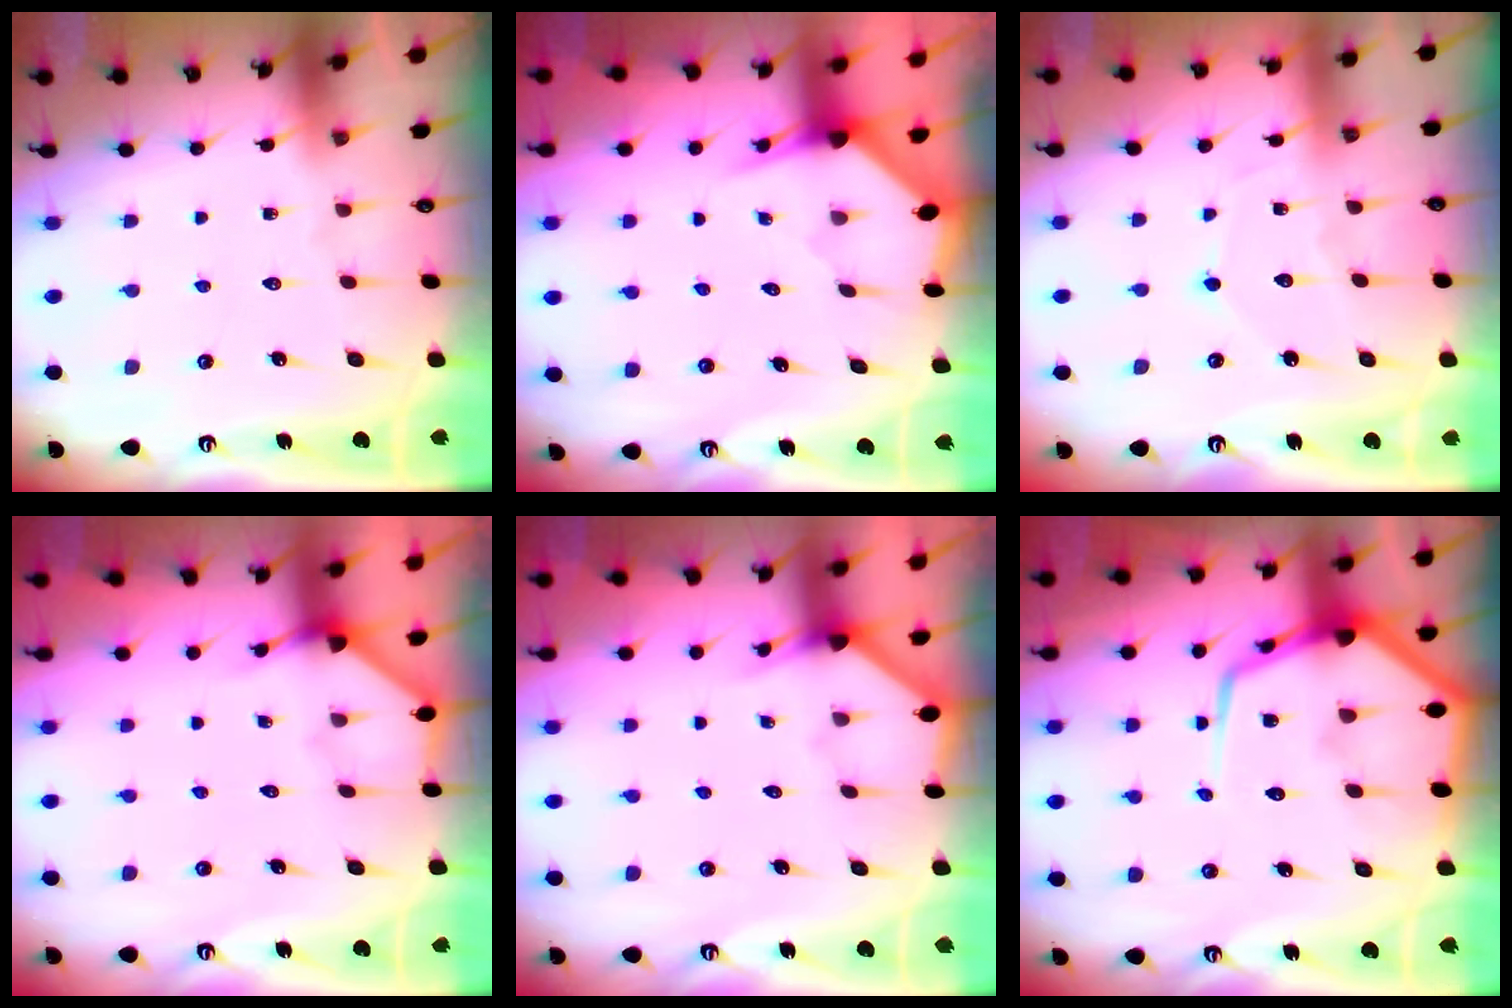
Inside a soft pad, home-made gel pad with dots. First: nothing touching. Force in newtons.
{"total": 2.9, "press": 2.9, "slide": 0.2}
{"total": 5.2, "press": 5.2, "slide": 0.5}
{"total": 3.4, "press": 3.4, "slide": 0.4}
{"total": 3.0, "press": 3.0, "slide": 0.2}
{"total": 15.5, "press": 15.5, "slide": 1.3}